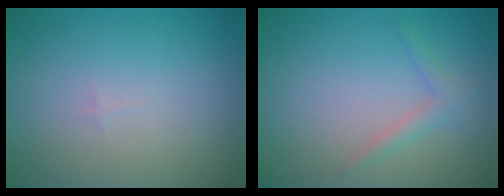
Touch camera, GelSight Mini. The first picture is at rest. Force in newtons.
{"total": 1.4, "press": 1.4, "slide": 0.1}